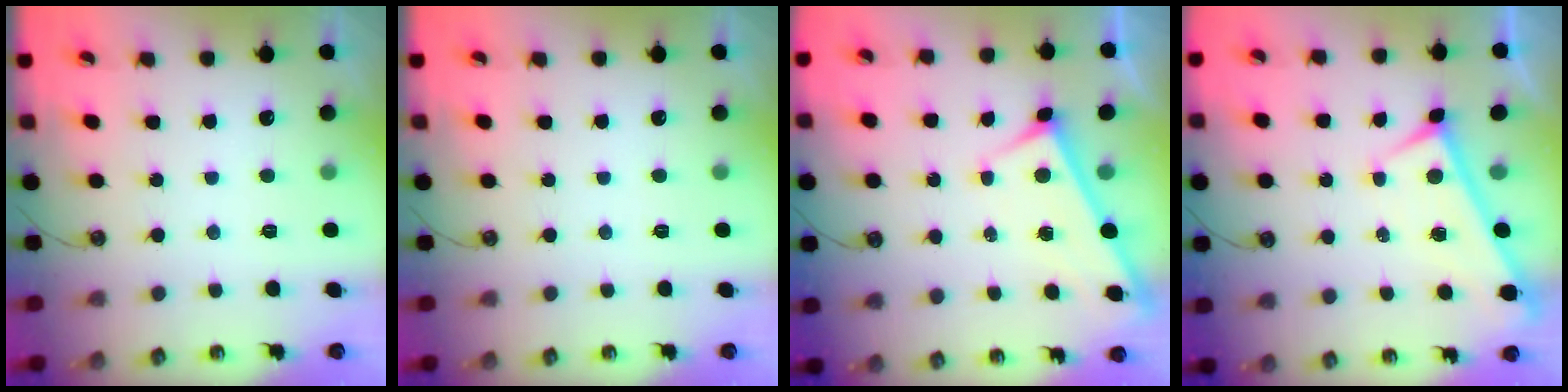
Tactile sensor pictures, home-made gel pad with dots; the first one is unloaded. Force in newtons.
{"total": 0.0}
{"total": 3.3, "press": 3.2, "slide": 0.3}
{"total": 0.0}